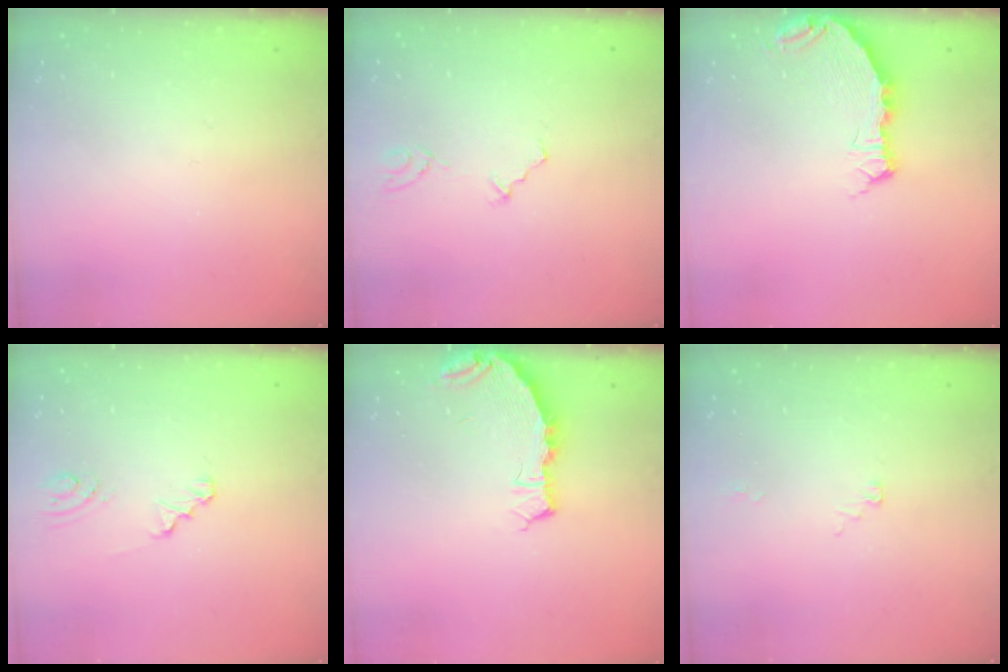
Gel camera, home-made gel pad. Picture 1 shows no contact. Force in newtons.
{"total": 2.7, "press": 2.5, "slide": 1.2}
{"total": 7.5, "press": 5.6, "slide": 5.0}
{"total": 2.4, "press": 2.4, "slide": 0.3}
{"total": 4.9, "press": 4.4, "slide": 2.2}
{"total": 2.1, "press": 2.1, "slide": 0.2}